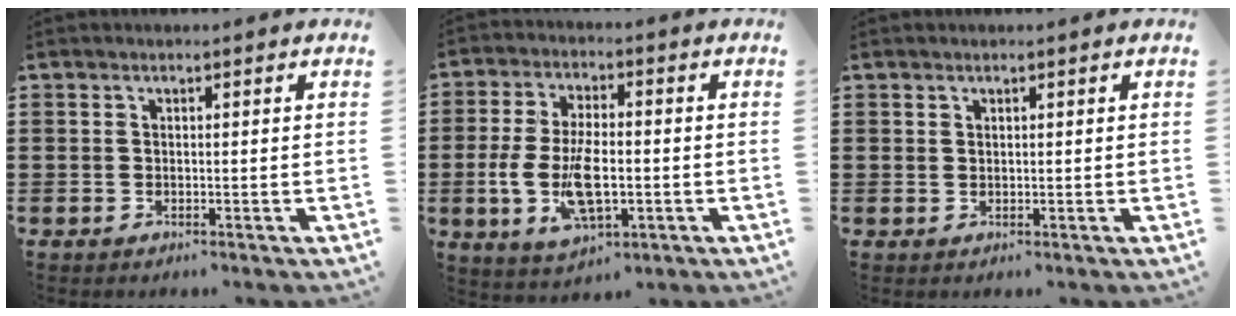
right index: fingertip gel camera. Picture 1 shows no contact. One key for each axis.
{"total": 9.7, "fx": -1.8, "fy": 4.8, "fz": 8.2, "tx": -0.190, "ty": -0.006, "tz": -0.036}
{"total": 0.7, "fx": 0.5, "fy": 0.4, "fz": 0.1, "tx": -0.004, "ty": 0.003, "tz": 0.009}